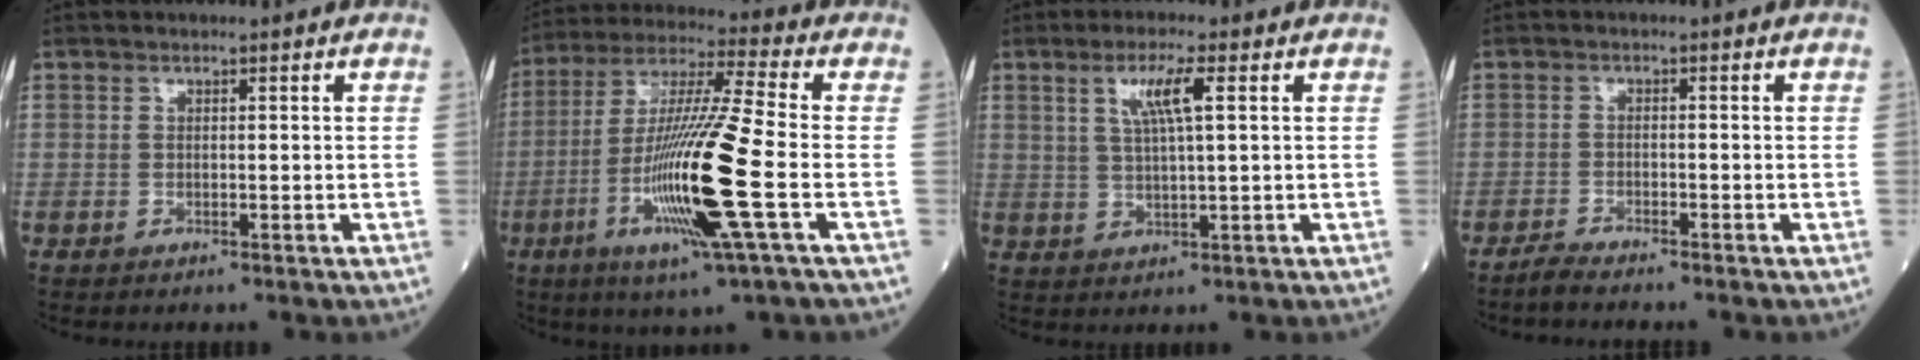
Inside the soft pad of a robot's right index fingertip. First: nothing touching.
{"total": 17.5, "force": [-4.6, -0.4, 16.9], "torque": [-0.338, -0.017, -0.094]}
{"total": 5.4, "force": [2.1, 0.2, 5.0], "torque": [-0.098, 0.004, 0.040]}
{"total": 2.3, "force": [-2.2, -0.2, 0.7], "torque": [-0.021, -0.007, -0.042]}